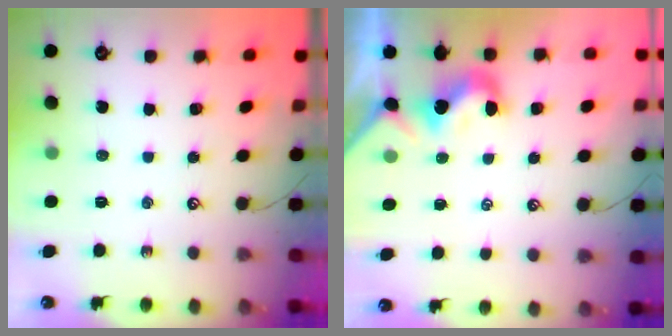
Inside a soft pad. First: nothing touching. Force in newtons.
{"total": 0.0}